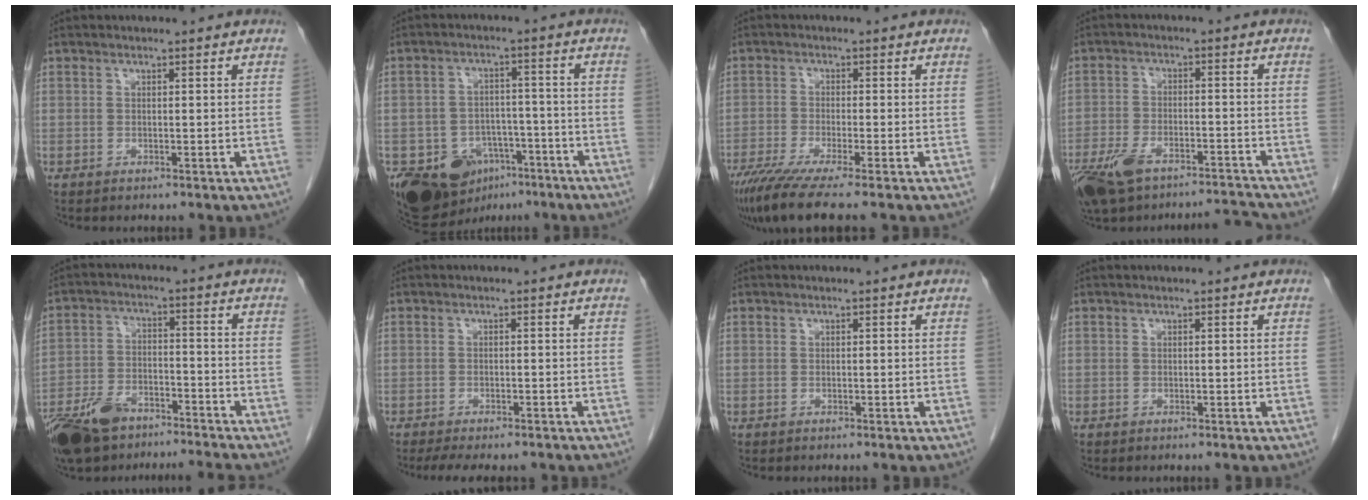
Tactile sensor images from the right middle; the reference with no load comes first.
{"total": 12.2, "force": [-6.9, 8.6, 5.2], "torque": [-0.089, 0.018, -0.102]}
{"total": 8.9, "force": [-6.8, -0.4, 5.7], "torque": [-0.093, -0.027, -0.114]}
{"total": 9.9, "force": [-8.2, 2.5, 4.9], "torque": [-0.095, 0.012, -0.144]}
{"total": 10.2, "force": [-8.3, 3.3, 5.0], "torque": [-0.101, -0.005, -0.153]}
{"total": 7.6, "force": [-6.3, 2.1, 3.6], "torque": [-0.048, -0.006, -0.089]}
{"total": 0.0}
{"total": 0.0}